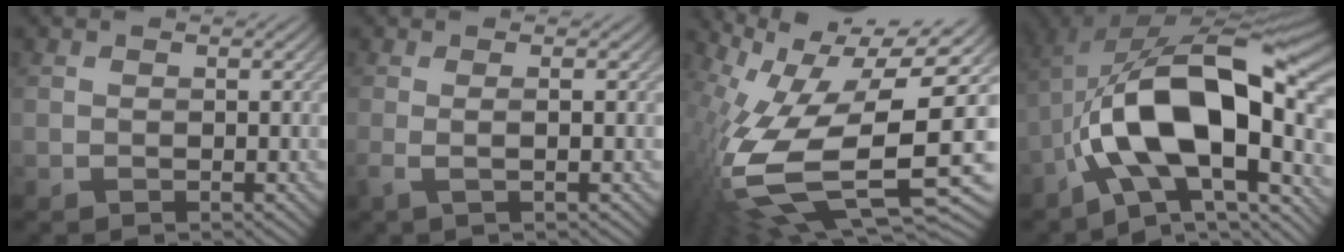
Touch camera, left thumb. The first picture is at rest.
{"total": 2.4, "force": [-0.1, 0.4, 2.4], "torque": [-0.039, 0.001, -0.011]}
{"total": 18.0, "force": [-2.6, 7.2, 16.3], "torque": [-0.321, -0.035, -0.030]}
{"total": 17.8, "force": [-3.6, 9.3, 14.7], "torque": [-0.232, 0.008, -0.065]}